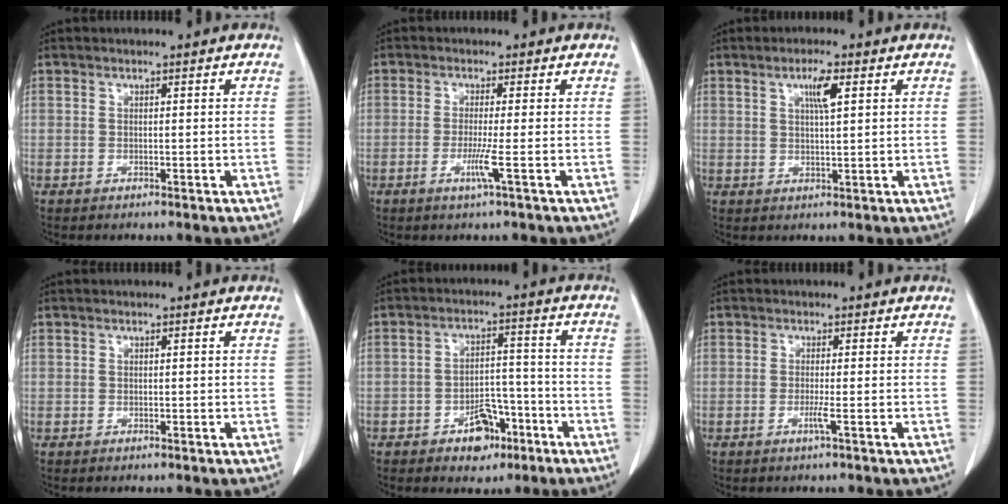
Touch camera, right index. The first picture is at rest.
{"total": 3.0, "force": [-1.0, -0.8, 2.7], "torque": [-0.058, -0.008, -0.021]}
{"total": 3.8, "force": [1.6, 0.3, 3.4], "torque": [-0.061, -0.001, 0.026]}
{"total": 0.0}
{"total": 6.9, "force": [-4.0, 3.9, 4.1], "torque": [-0.059, 0.016, -0.058]}
{"total": 1.4, "force": [-0.5, -0.4, 1.3], "torque": [-0.025, -0.003, -0.012]}